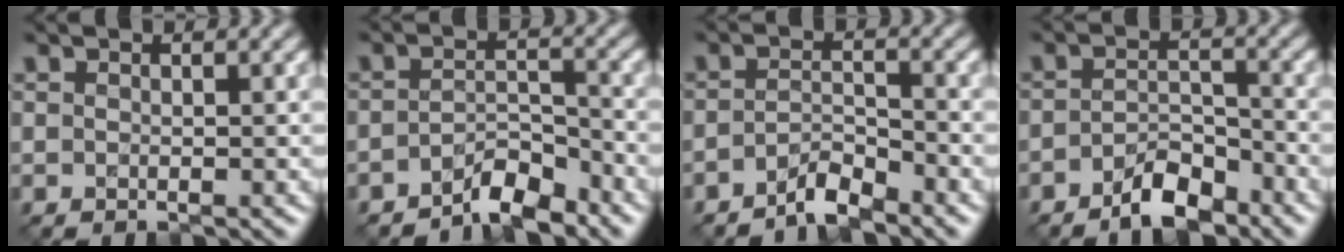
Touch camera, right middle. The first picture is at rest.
{"total": 3.5, "force": [-2.9, 1.0, 1.7], "torque": [-0.027, 0.012, -0.056]}
{"total": 2.6, "force": [-2.3, 0.5, 1.3], "torque": [-0.023, 0.008, -0.047]}
{"total": 4.0, "force": [-2.9, 1.5, 2.3], "torque": [-0.037, 0.007, -0.056]}